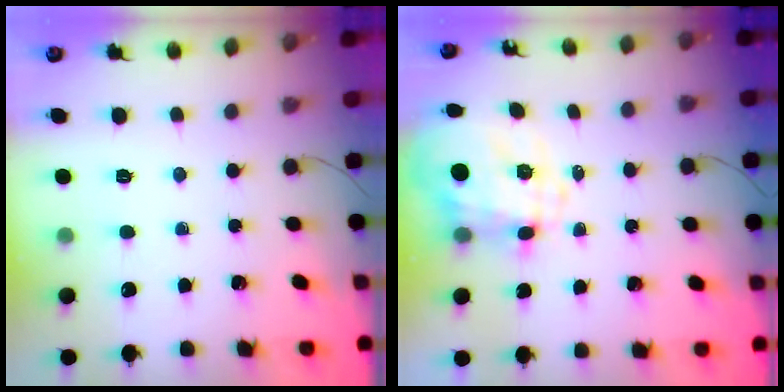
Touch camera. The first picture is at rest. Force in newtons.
{"total": 9.2, "press": 9.0, "slide": 2.1}